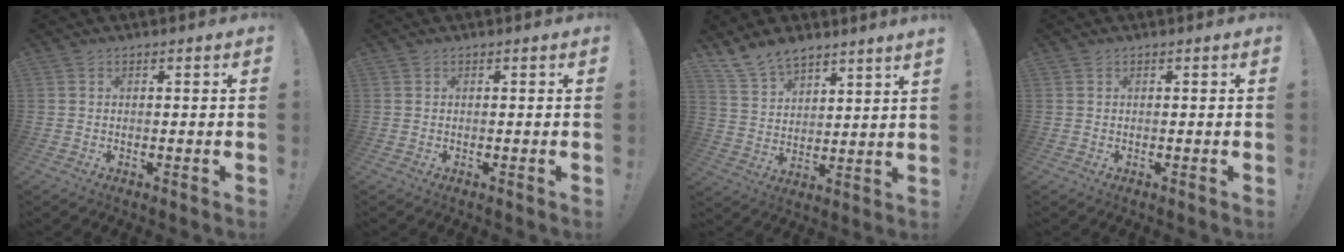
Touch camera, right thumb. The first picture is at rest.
{"total": 0.0}
{"total": 9.0, "force": [8.1, 2.8, 2.5], "torque": [-0.060, -0.055, 0.159]}
{"total": 0.0}